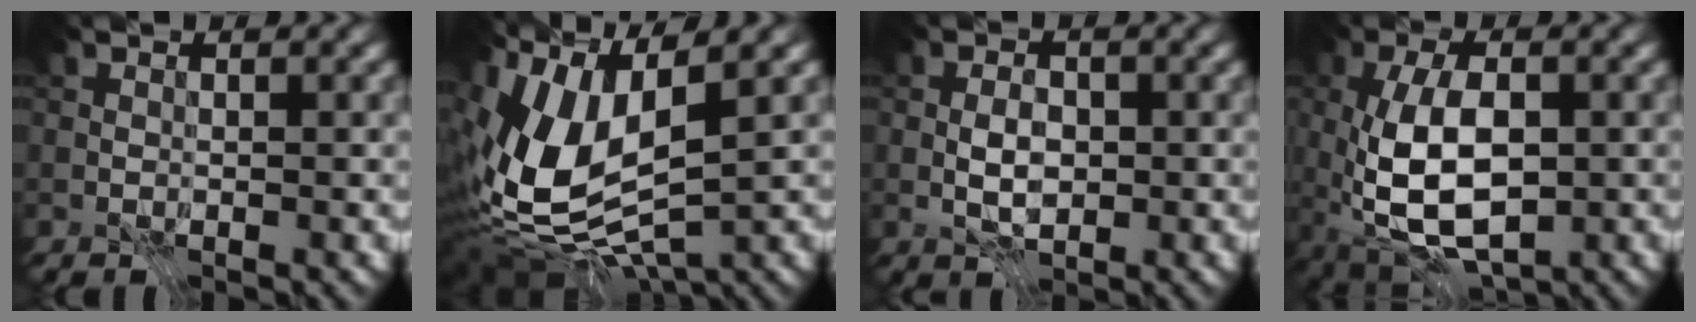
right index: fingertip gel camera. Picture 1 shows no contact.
{"total": 12.9, "force": [0.6, 6.1, 11.3], "torque": [-0.256, -0.003, 0.014]}
{"total": 2.2, "force": [-0.9, 1.1, 1.7], "torque": [-0.027, 0.000, -0.020]}
{"total": 8.7, "force": [-1.7, 4.1, 7.5], "torque": [-0.153, -0.005, -0.036]}